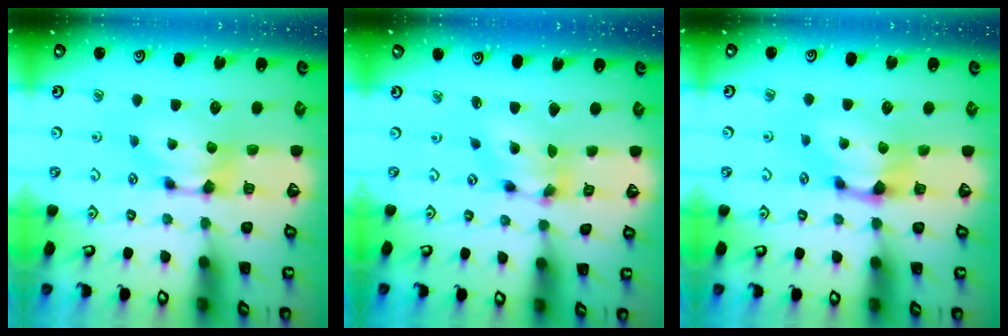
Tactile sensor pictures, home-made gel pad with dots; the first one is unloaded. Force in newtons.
{"total": 5.5, "press": 5.1, "slide": 1.9}
{"total": 1.1, "press": 0.4, "slide": 1.0}